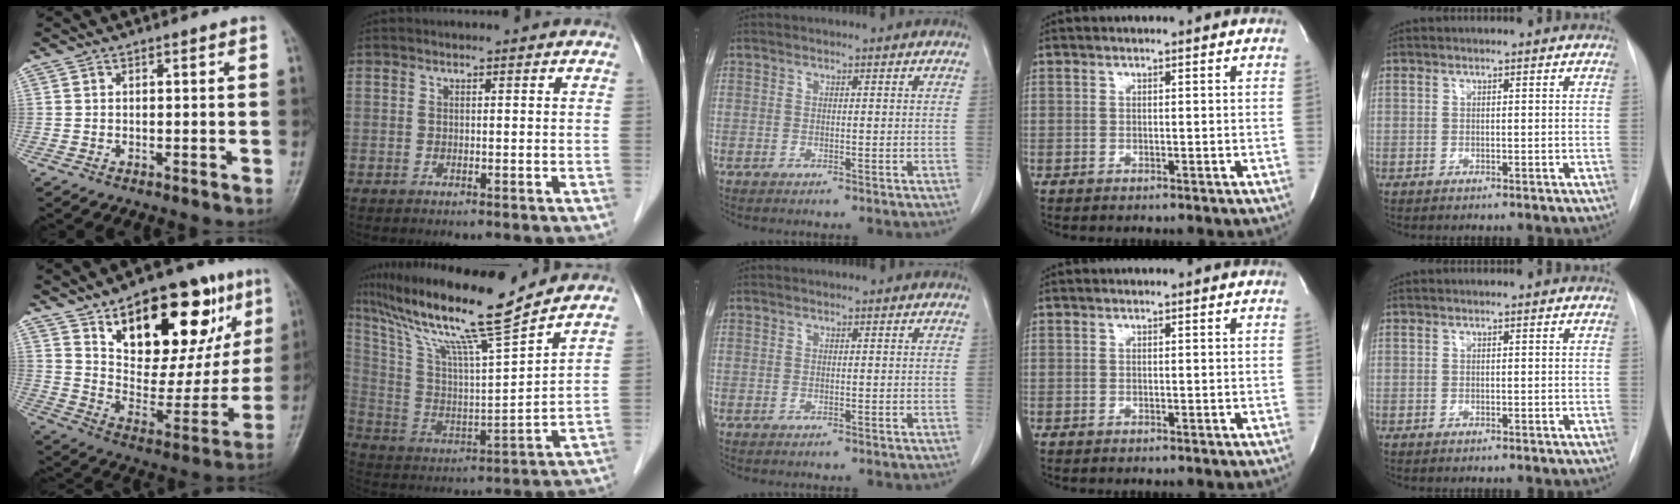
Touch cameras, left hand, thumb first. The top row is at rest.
{"thumb": {"total": 26.3, "force": [12.9, 12.5, 19.2], "torque": [-0.228, -0.033, 0.208]}, "index": {"total": 17.5, "force": [13.6, -1.2, 10.8], "torque": [-0.200, 0.008, 0.242]}}